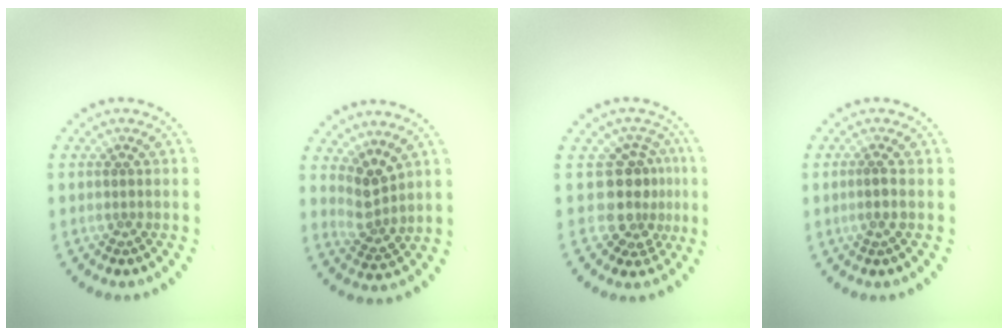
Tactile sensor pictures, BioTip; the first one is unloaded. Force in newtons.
{"total": 2.7, "press": 2.0, "slide": 1.8}
{"total": 3.9, "press": 2.9, "slide": 2.5}
{"total": 0.8, "press": 0.7, "slide": 0.5}